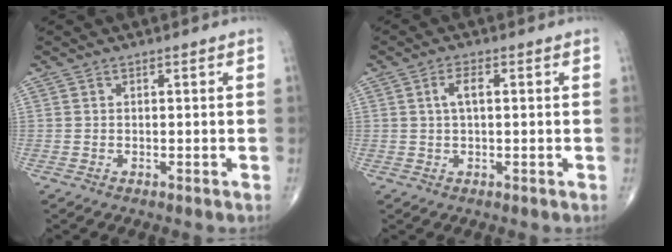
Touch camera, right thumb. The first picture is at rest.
{"total": 2.9, "force": [0.5, 1.2, 2.6], "torque": [-0.049, 0.009, 0.008]}